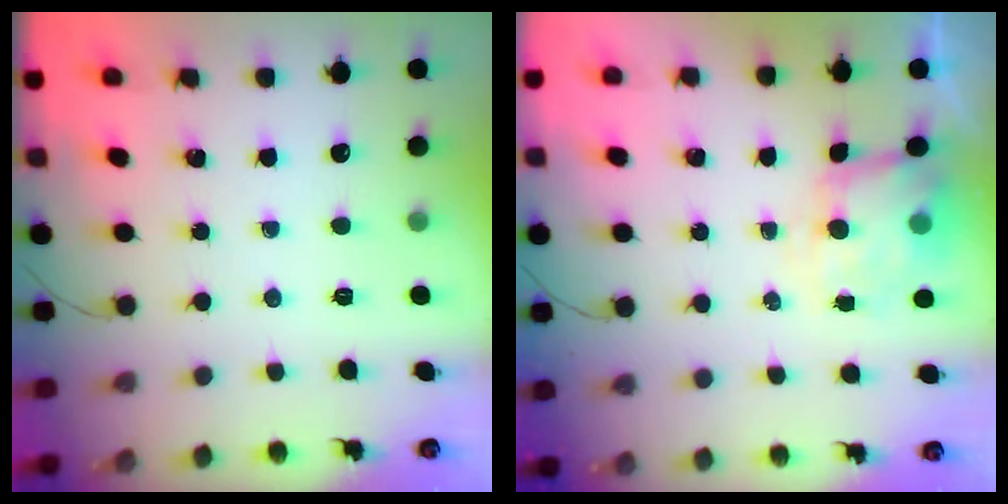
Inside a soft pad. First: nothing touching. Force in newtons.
{"total": 7.1, "press": 7.0, "slide": 1.3}